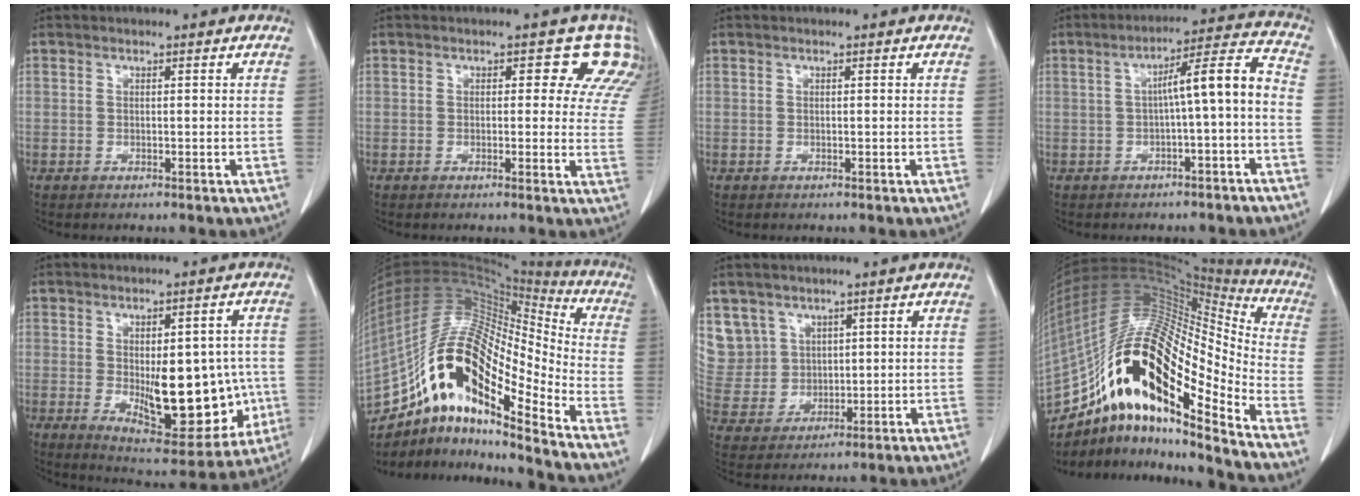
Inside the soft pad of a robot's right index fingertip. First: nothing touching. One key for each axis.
{"total": 7.5, "fx": 5.3, "fy": 4.3, "fz": 3.0, "tx": -0.003, "ty": -0.003, "tz": 0.025}
{"total": 0.0}
{"total": 8.4, "fx": -1.5, "fy": 0.5, "fz": 8.2, "tx": -0.116, "ty": 0.033, "tz": -0.022}
{"total": 16.8, "fx": -2.1, "fy": 7.3, "fz": 15.0, "tx": -0.207, "ty": -0.001, "tz": -0.004}
{"total": 22.3, "fx": -13.4, "fy": 5.7, "fz": 17.0, "tx": -0.345, "ty": 0.029, "tz": -0.236}
{"total": 10.3, "fx": 5.4, "fy": 8.8, "fz": 0.7, "tx": -0.032, "ty": 0.034, "tz": 0.134}
{"total": 28.4, "fx": -15.3, "fy": 7.2, "fz": 22.9, "tx": -0.434, "ty": 0.008, "tz": -0.265}